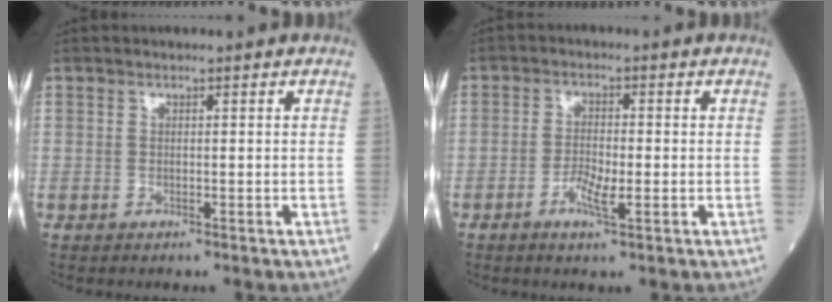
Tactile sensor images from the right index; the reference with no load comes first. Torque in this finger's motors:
{"motor_torque": [0.05, -0.19, 0.09, 0.05]}